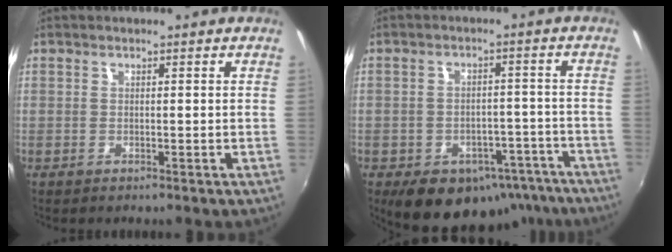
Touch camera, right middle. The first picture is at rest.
{"total": 14.9, "force": [-9.9, 9.3, 6.2], "torque": [-0.110, 0.024, -0.098]}